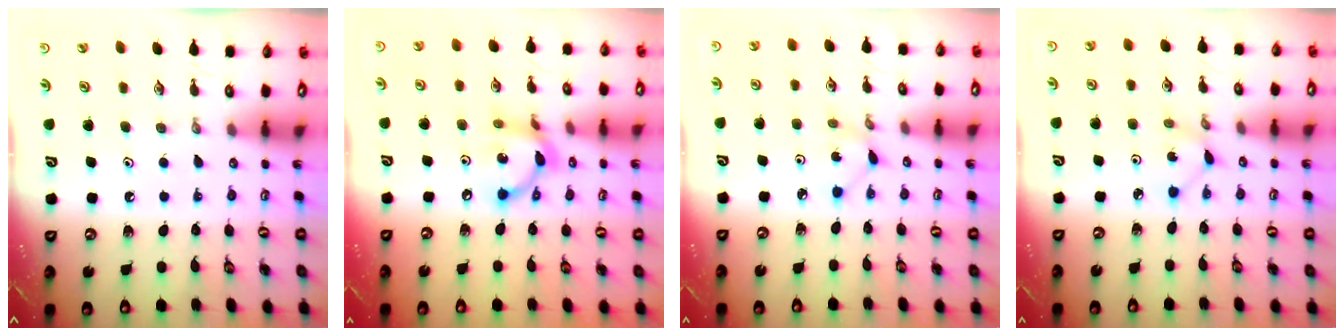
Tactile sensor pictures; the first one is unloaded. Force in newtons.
{"total": 11.7, "press": 11.6, "slide": 0.6}
{"total": 1.3, "press": 1.3, "slide": 0.1}
{"total": 1.3, "press": 1.3, "slide": 0.1}